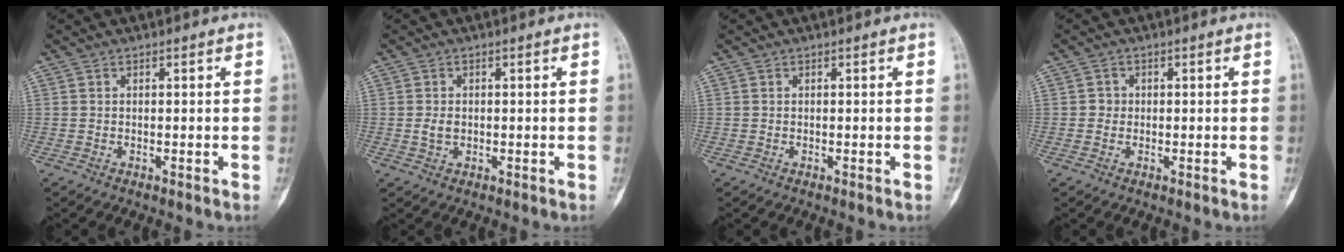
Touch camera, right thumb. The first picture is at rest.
{"total": 2.1, "force": [-0.1, 1.5, 1.4], "torque": [-0.026, 0.001, -0.001]}
{"total": 0.0}
{"total": 1.4, "force": [0.0, 1.4, 0.4], "torque": [0.002, 0.005, -0.003]}